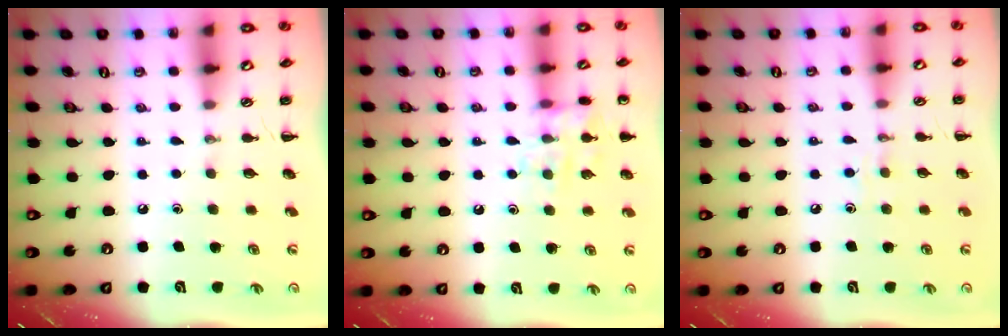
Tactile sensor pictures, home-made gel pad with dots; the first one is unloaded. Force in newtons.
{"total": 10.7, "press": 10.7, "slide": 0.6}
{"total": 3.6, "press": 3.5, "slide": 1.0}